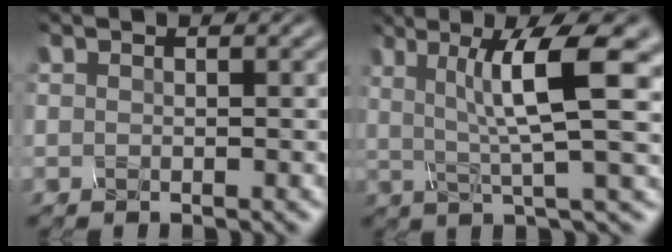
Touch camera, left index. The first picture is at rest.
{"total": 8.5, "force": [1.6, 1.5, 8.3], "torque": [-0.146, 0.007, 0.043]}